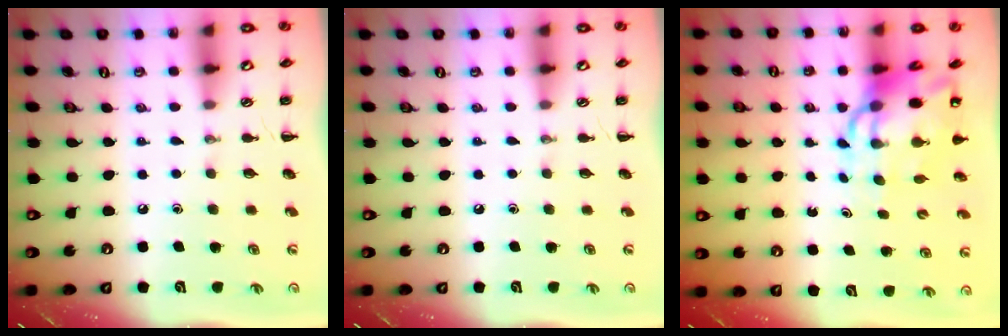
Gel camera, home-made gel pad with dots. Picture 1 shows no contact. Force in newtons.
{"total": 0.0}
{"total": 11.5, "press": 11.0, "slide": 3.2}